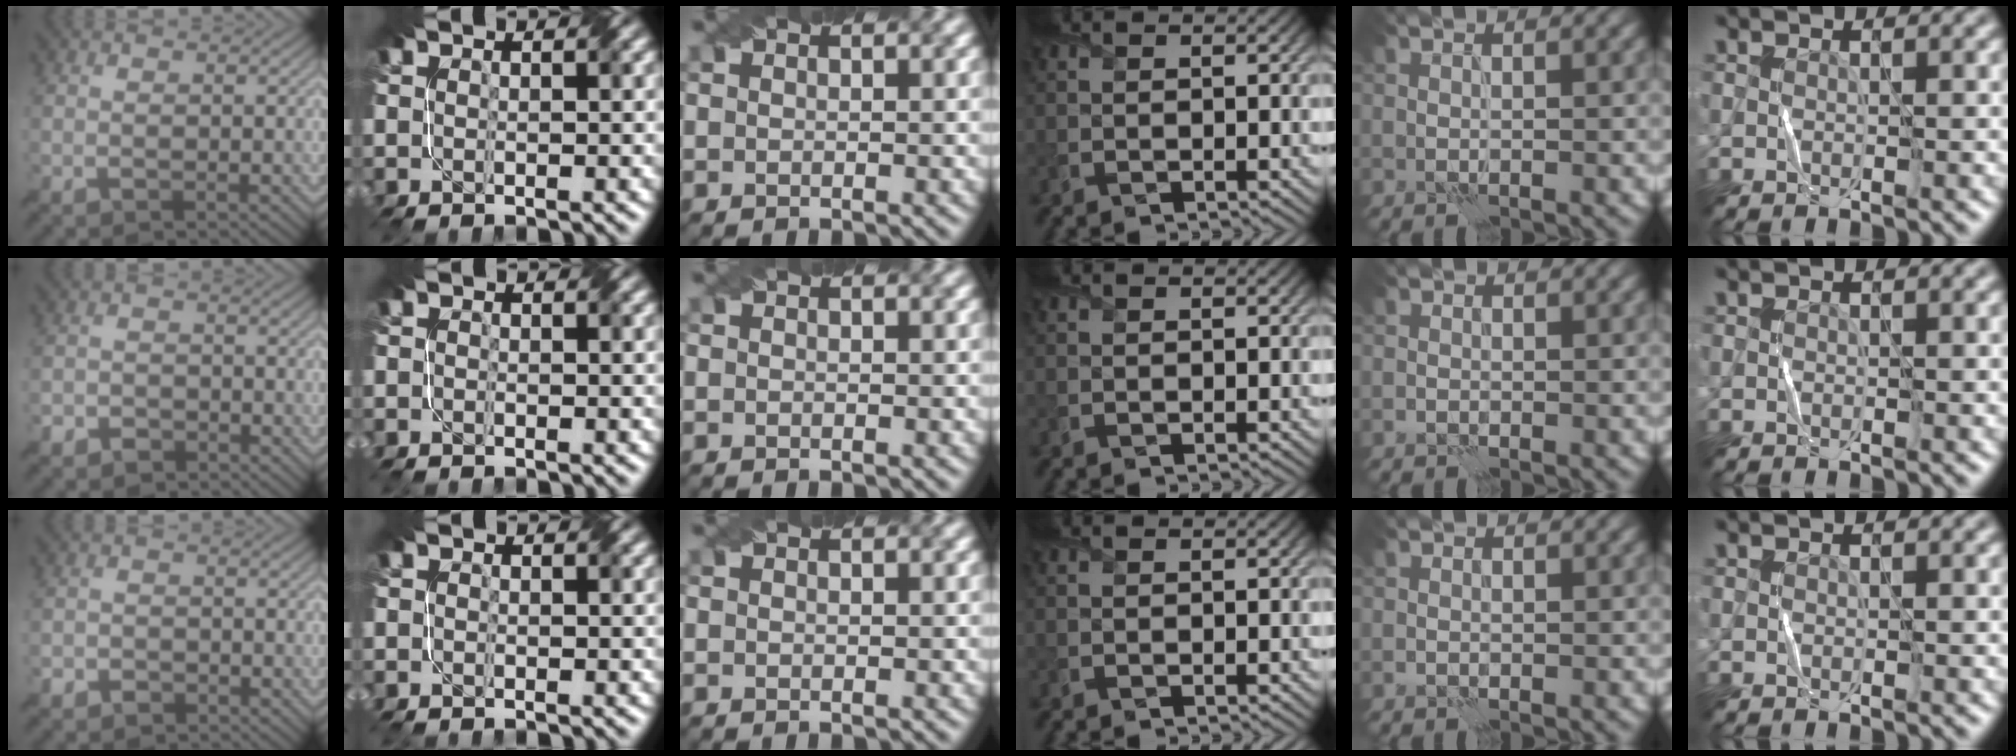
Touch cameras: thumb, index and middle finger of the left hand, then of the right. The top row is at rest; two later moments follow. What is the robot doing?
{"motion": "fold", "object": "bubble wrap"}